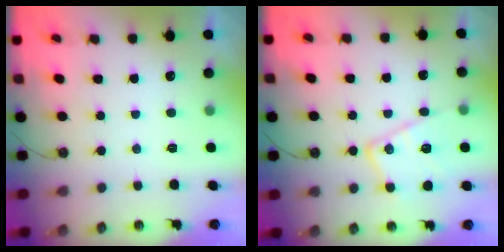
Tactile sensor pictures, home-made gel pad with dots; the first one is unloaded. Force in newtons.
{"total": 15.4, "press": 15.3, "slide": 1.5}